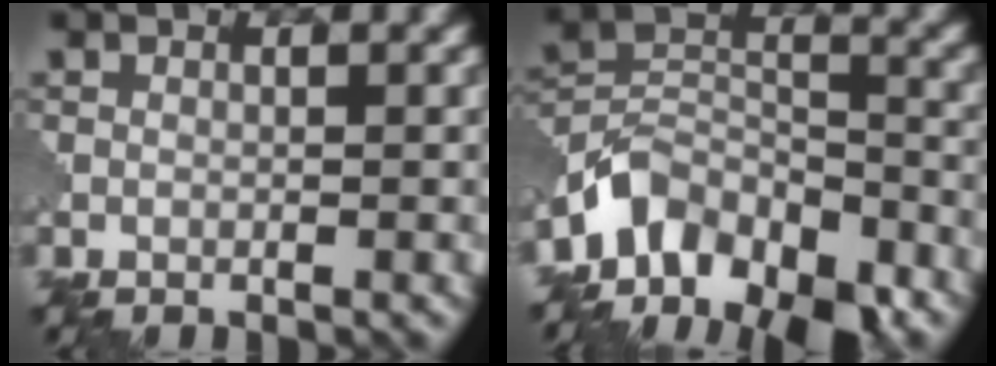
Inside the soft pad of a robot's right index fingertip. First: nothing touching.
{"total": 8.6, "force": [-6.4, 4.4, 3.5], "torque": [-0.052, -0.001, -0.132]}